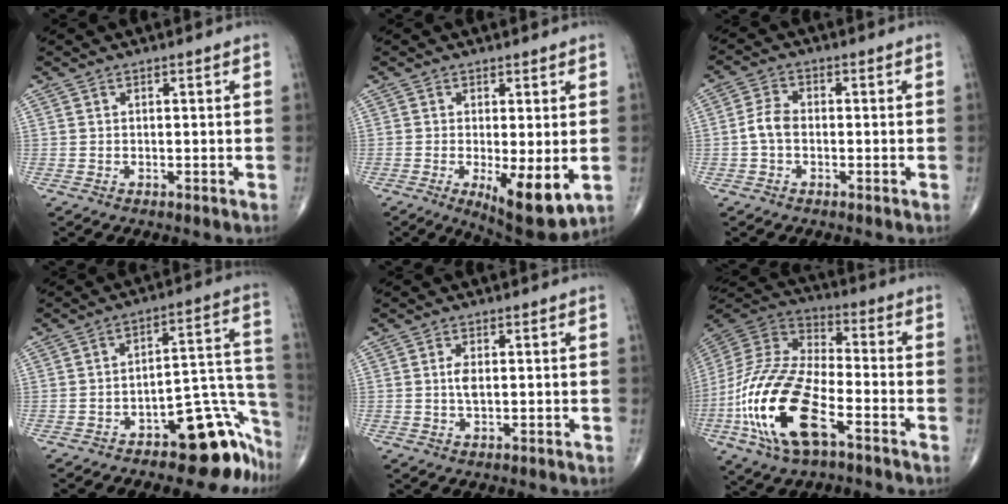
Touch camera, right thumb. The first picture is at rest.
{"total": 9.5, "force": [-2.0, 3.1, 8.8], "torque": [-0.129, -0.026, -0.024]}
{"total": 3.9, "force": [-0.8, 2.5, 2.8], "torque": [-0.056, 0.012, -0.022]}
{"total": 15.6, "force": [-10.2, 6.8, 9.6], "torque": [-0.047, 0.132, -0.143]}
{"total": 2.3, "force": [0.1, 0.9, 2.1], "torque": [-0.044, -0.002, 0.000]}
{"total": 22.3, "force": [-8.8, 9.7, 18.0], "torque": [-0.390, 0.029, -0.162]}